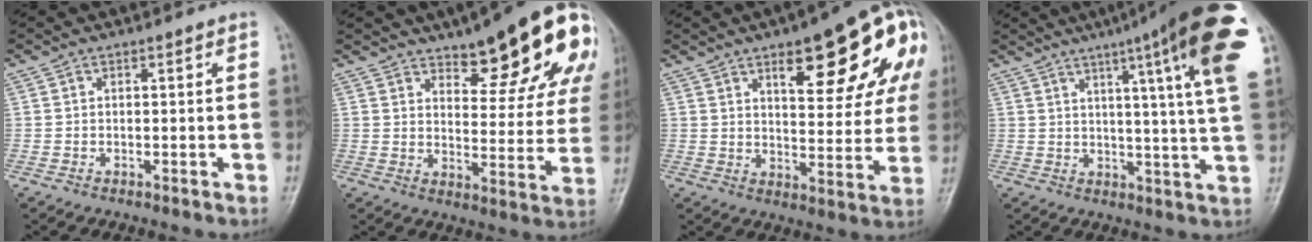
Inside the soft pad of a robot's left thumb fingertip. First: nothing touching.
{"total": 19.0, "force": [11.1, 6.3, 14.1], "torque": [-0.146, -0.053, 0.153]}
{"total": 20.5, "force": [9.0, 7.2, 17.0], "torque": [-0.189, -0.019, 0.116]}
{"total": 22.3, "force": [11.4, 2.0, 19.1], "torque": [-0.253, -0.027, 0.135]}